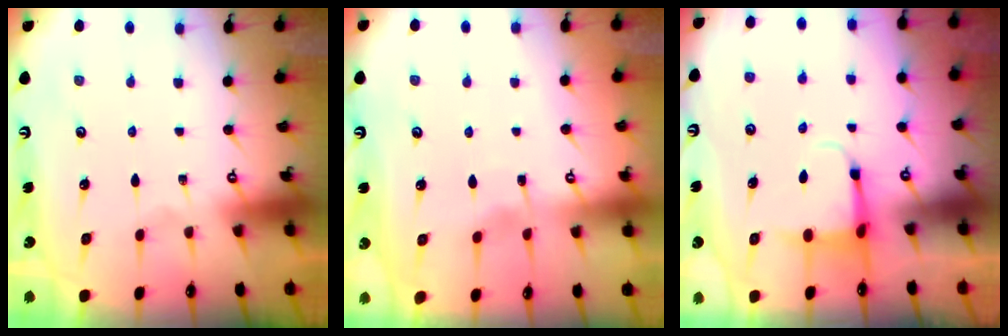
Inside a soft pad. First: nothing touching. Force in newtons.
{"total": 2.0, "press": 2.0, "slide": 0.3}
{"total": 3.8, "press": 3.6, "slide": 1.2}